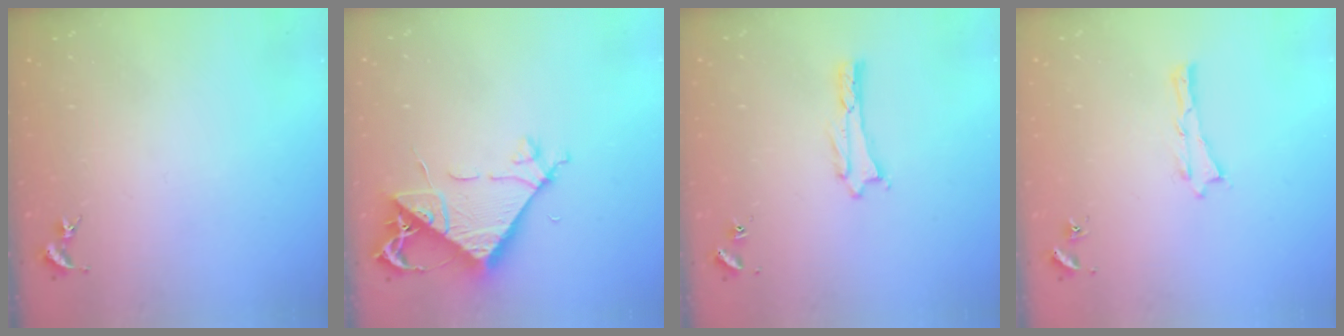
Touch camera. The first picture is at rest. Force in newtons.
{"total": 7.6, "press": 7.5, "slide": 1.2}
{"total": 0.5, "press": 0.5, "slide": 0.2}
{"total": 0.0}